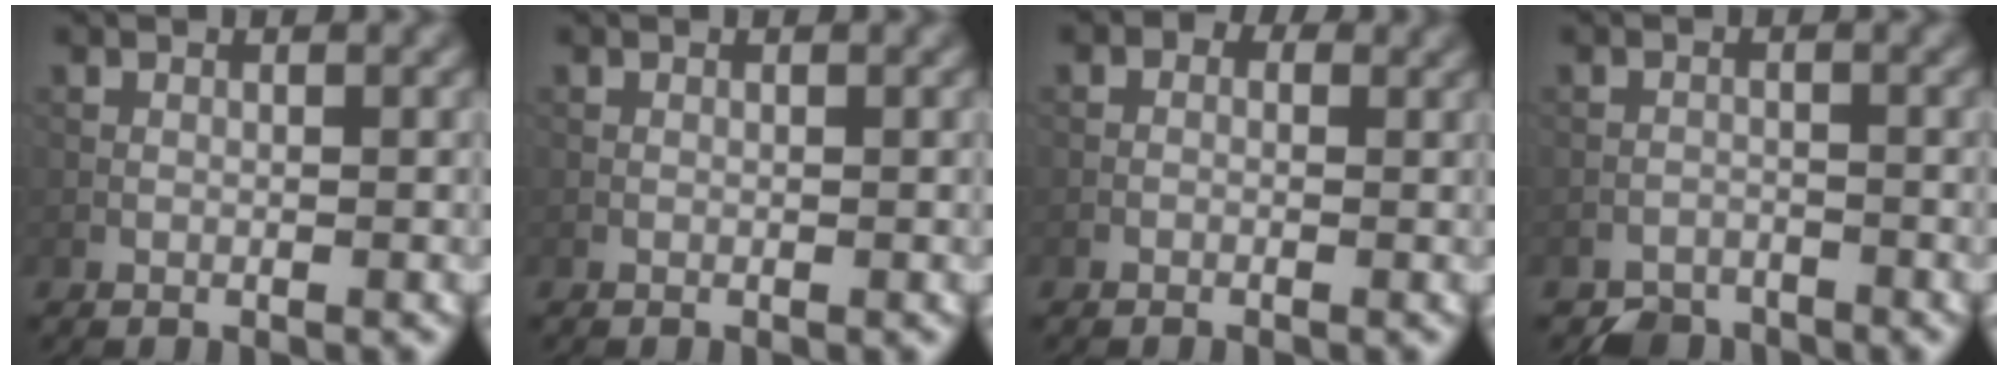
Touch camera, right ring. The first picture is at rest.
{"total": 0.0}
{"total": 1.6, "force": [0.3, 1.3, 0.9], "torque": [0.004, -0.004, -0.015]}
{"total": 2.3, "force": [-2.2, 0.7, -0.2], "torque": [0.008, 0.002, -0.039]}